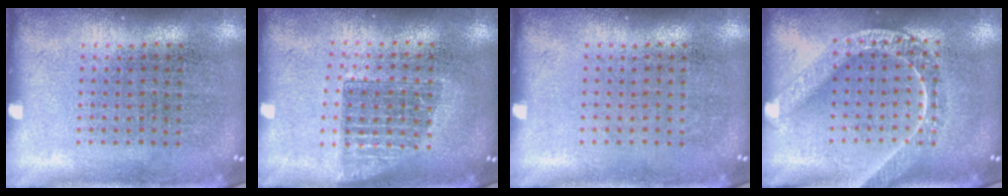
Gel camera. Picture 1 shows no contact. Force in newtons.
{"total": 1.4, "press": 1.1, "slide": 0.8}
{"total": 0.0}
{"total": 1.8, "press": 1.7, "slide": 0.6}